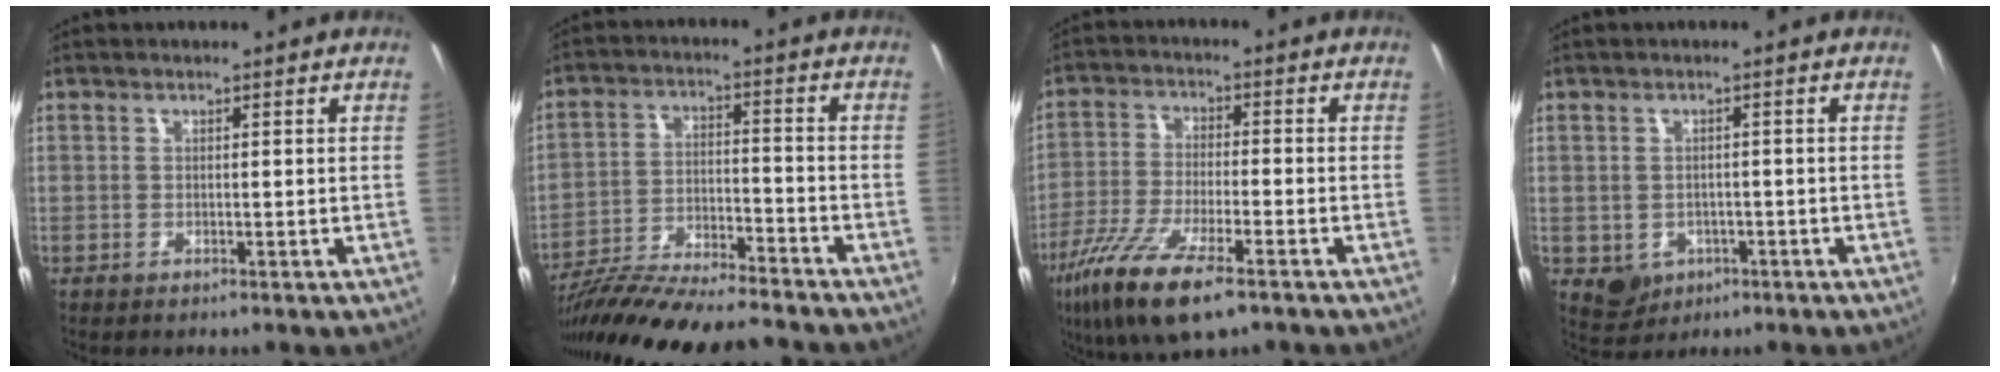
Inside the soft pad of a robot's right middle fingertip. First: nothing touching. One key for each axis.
{"total": 18.8, "fx": -16.5, "fy": 2.2, "fz": 8.9, "tx": -0.173, "ty": -0.038, "tz": -0.272}
{"total": 13.9, "fx": -8.6, "fy": 3.7, "fz": 10.3, "tx": -0.222, "ty": -0.041, "tz": -0.167}
{"total": 4.9, "fx": -1.7, "fy": 4.2, "fz": 1.8, "tx": -0.044, "ty": -0.004, "tz": -0.013}